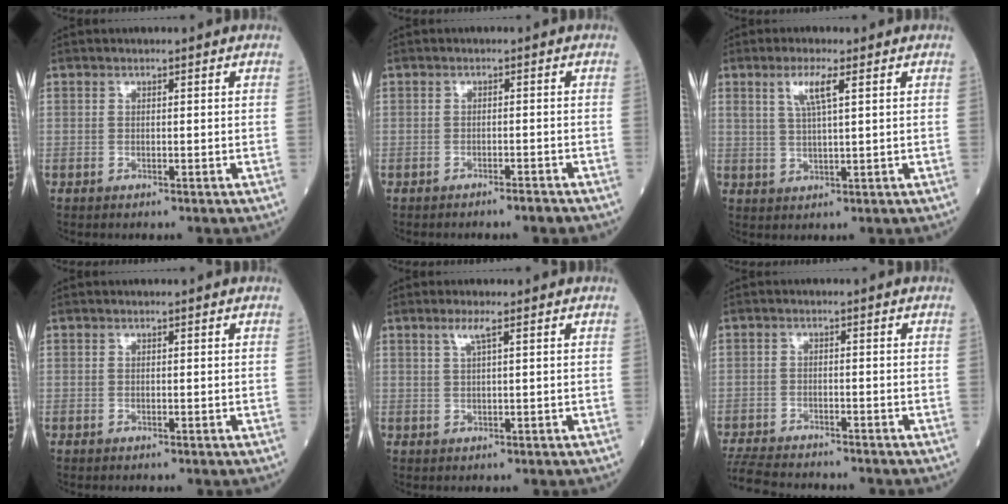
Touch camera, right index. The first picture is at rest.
{"total": 1.8, "force": [-1.6, -0.1, 0.8], "torque": [-0.017, -0.003, -0.022]}
{"total": 4.5, "force": [2.0, 0.3, 4.0], "torque": [-0.084, 0.004, 0.041]}
{"total": 0.0}
{"total": 2.1, "force": [1.1, -0.1, 1.8], "torque": [-0.043, 0.003, 0.023]}
{"total": 9.7, "force": [-9.0, 1.9, 3.2], "torque": [-0.062, -0.014, -0.145]}